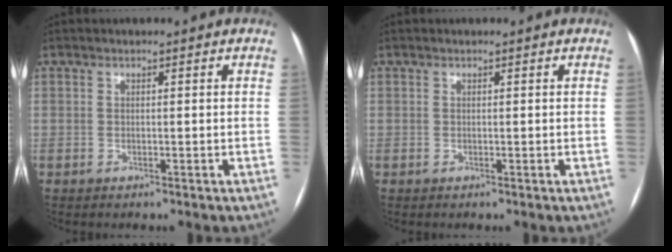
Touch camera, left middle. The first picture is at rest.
{"total": 0.0}